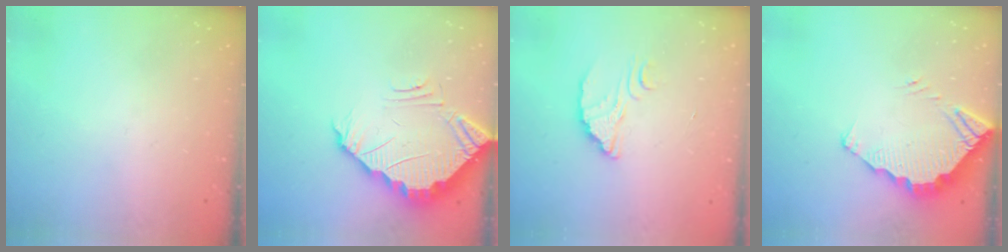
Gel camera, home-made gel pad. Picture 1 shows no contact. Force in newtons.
{"total": 4.0, "press": 4.0, "slide": 0.2}
{"total": 2.9, "press": 2.9, "slide": 0.0}
{"total": 3.8, "press": 3.8, "slide": 0.2}